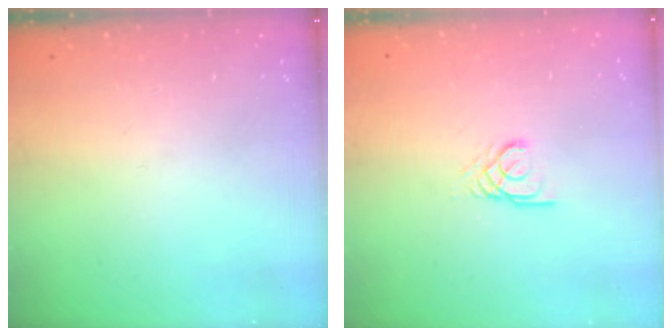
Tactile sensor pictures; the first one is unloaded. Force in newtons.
{"total": 2.6, "press": 2.6, "slide": 0.1}